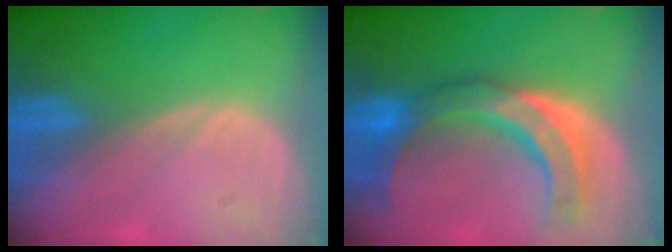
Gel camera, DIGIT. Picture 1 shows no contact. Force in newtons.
{"total": 9.8, "press": 9.4, "slide": 2.9}